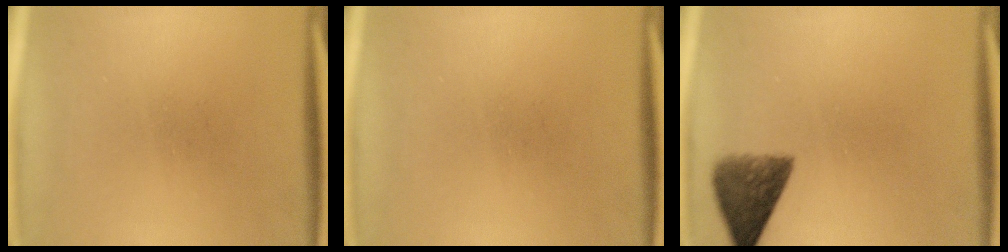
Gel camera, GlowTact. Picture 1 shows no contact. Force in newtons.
{"total": 0.0}
{"total": 6.5}